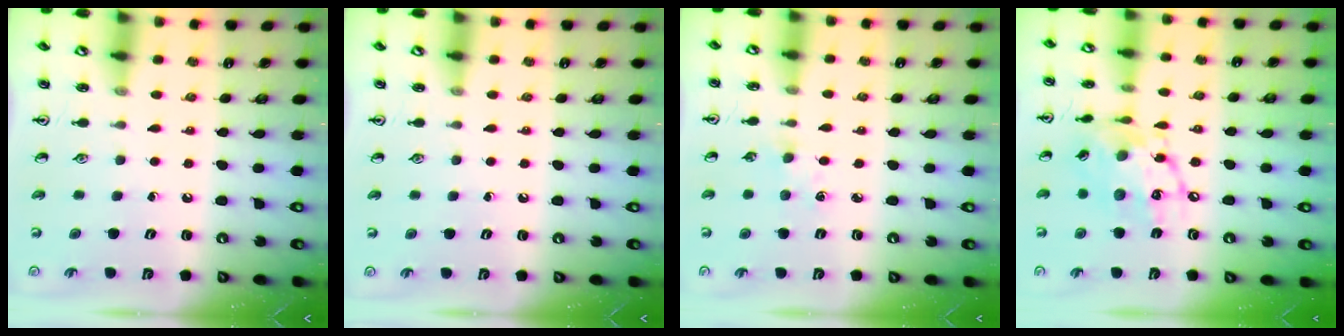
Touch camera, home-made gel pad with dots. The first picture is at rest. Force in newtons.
{"total": 0.0}
{"total": 2.9, "press": 2.8, "slide": 0.4}
{"total": 15.1, "press": 15.0, "slide": 0.7}